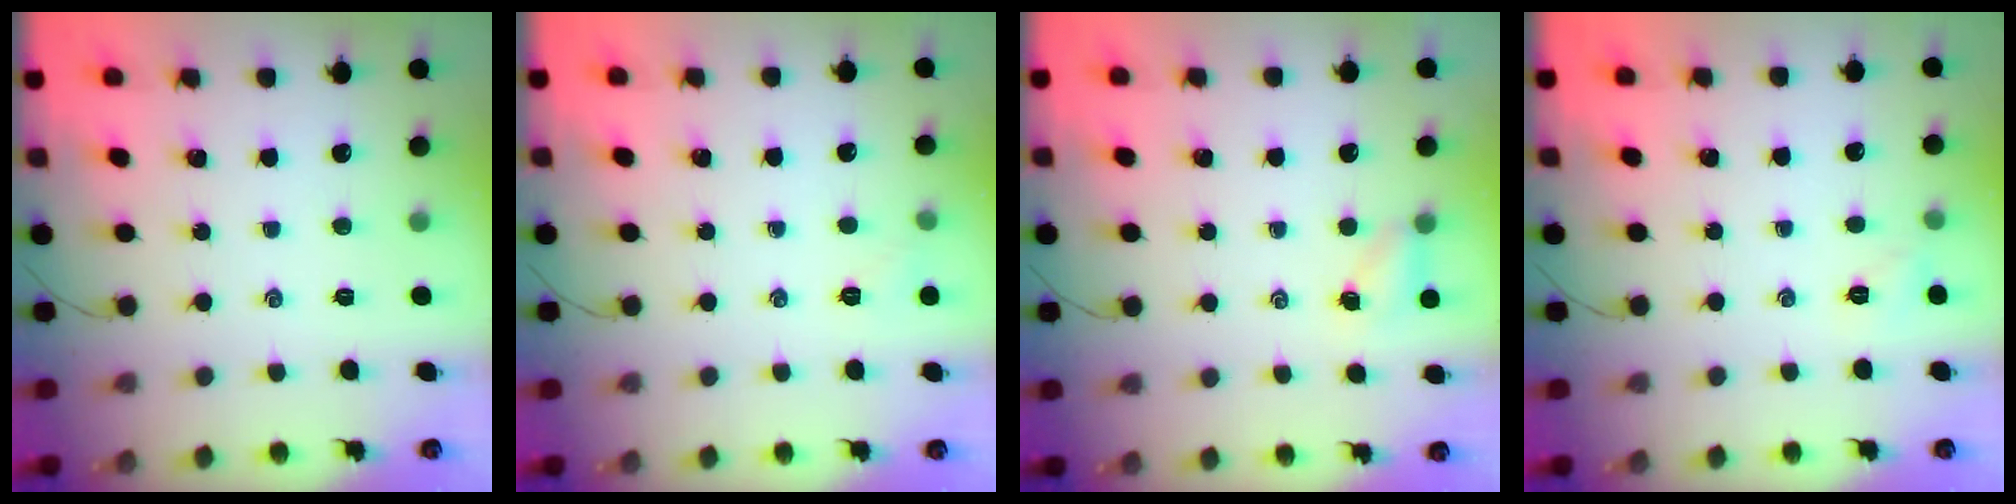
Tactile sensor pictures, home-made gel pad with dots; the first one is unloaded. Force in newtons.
{"total": 3.7, "press": 3.6, "slide": 1.0}
{"total": 3.5, "press": 3.3, "slide": 1.2}
{"total": 5.2, "press": 5.0, "slide": 1.5}